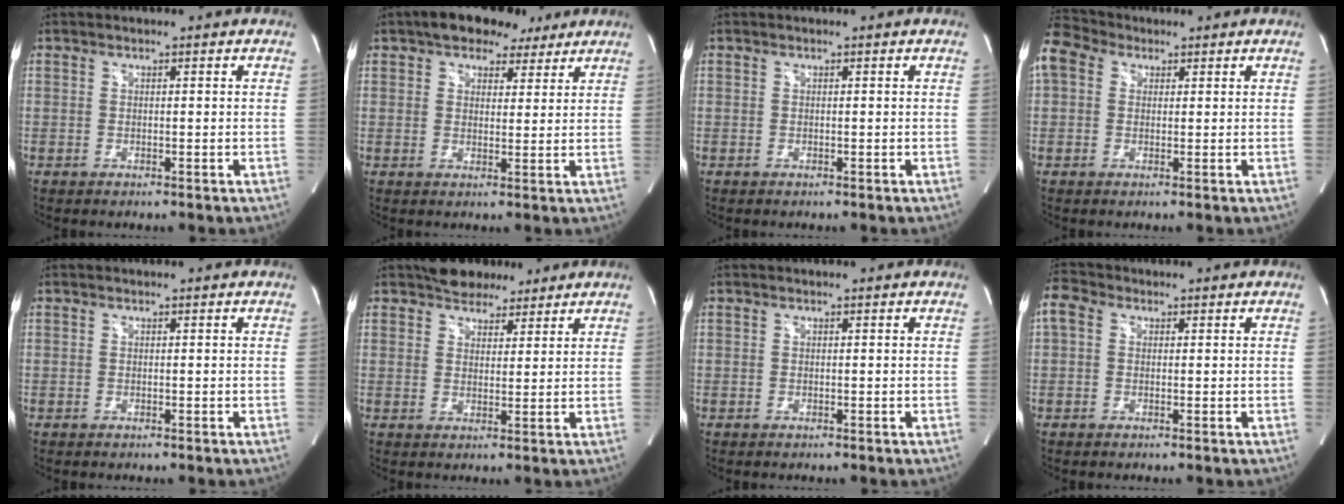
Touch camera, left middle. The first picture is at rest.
{"total": 8.6, "force": [6.1, 4.5, 4.2], "torque": [-0.053, 0.027, 0.091]}
{"total": 0.0}
{"total": 7.5, "force": [3.7, 5.4, 3.6], "torque": [-0.096, 0.048, 0.075]}
{"total": 0.0}
{"total": 6.7, "force": [5.5, 3.1, 2.4], "torque": [-0.035, 0.016, 0.091]}
{"total": 0.0}
{"total": 3.8, "force": [1.1, 2.8, 2.2], "torque": [-0.062, 0.026, 0.019]}